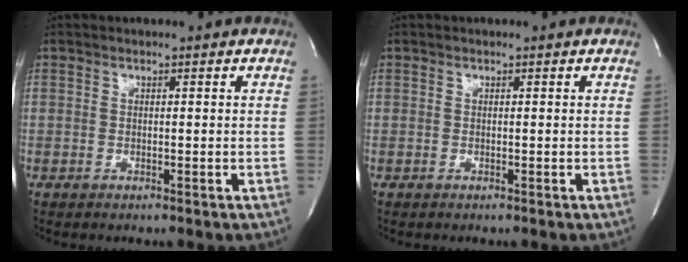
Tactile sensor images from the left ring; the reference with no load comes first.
{"total": 0.0}